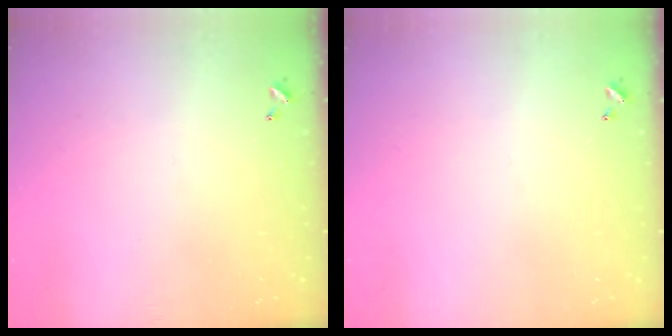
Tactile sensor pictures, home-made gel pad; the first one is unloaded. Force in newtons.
{"total": 0.0}